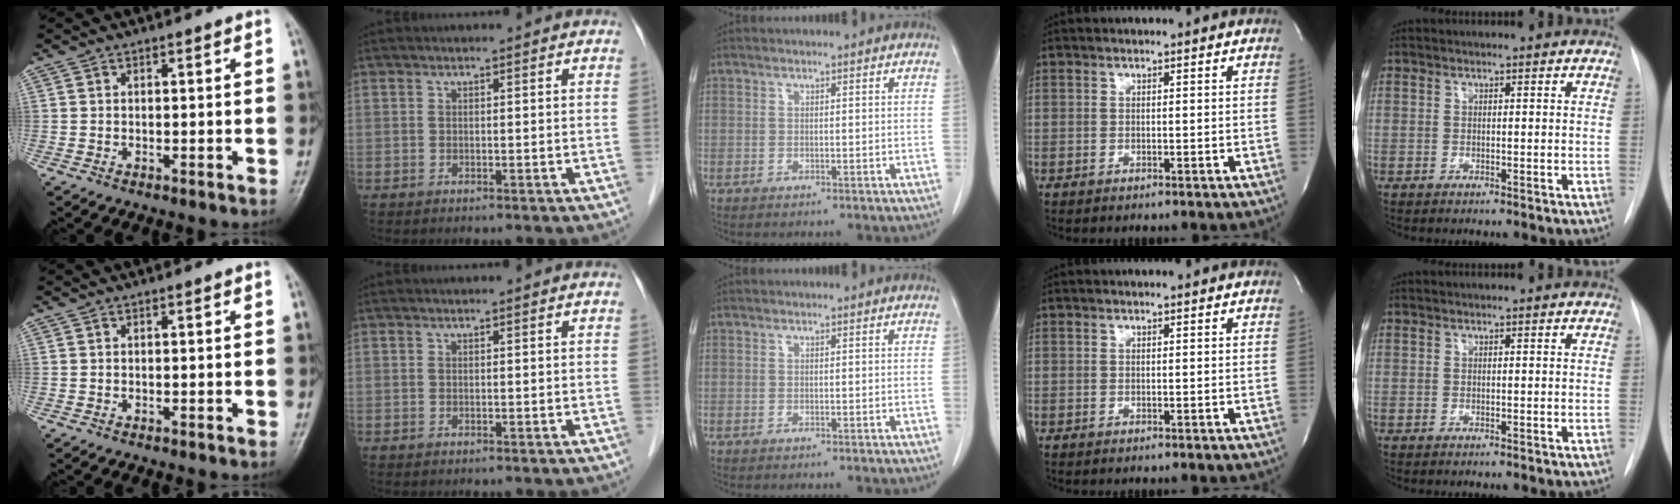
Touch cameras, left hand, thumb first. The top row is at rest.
{}